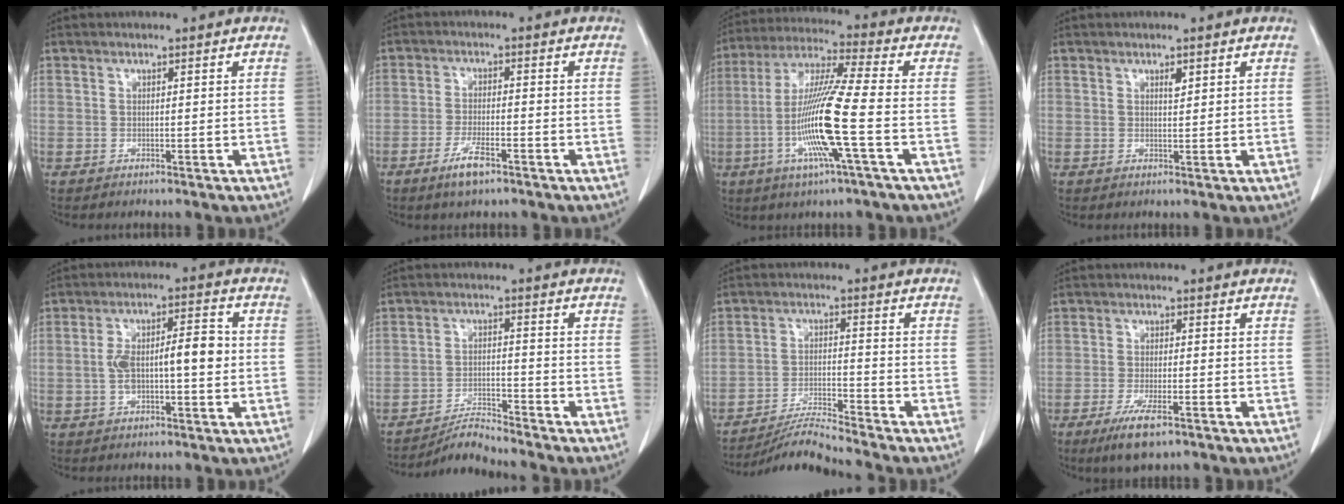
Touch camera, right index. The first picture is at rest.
{"total": 4.6, "force": [-2.8, 0.9, 3.5], "torque": [-0.070, -0.003, -0.048]}
{"total": 14.5, "force": [-3.5, -0.7, 14.0], "torque": [-0.285, -0.010, -0.078]}
{"total": 1.2, "force": [0.7, 0.4, 0.9], "torque": [-0.015, -0.004, 0.011]}
{"total": 8.9, "force": [-0.3, 2.7, 8.5], "torque": [-0.160, 0.025, -0.004]}
{"total": 4.3, "force": [-4.2, -1.0, -0.1], "torque": [-0.003, -0.013, -0.074]}
{"total": 6.4, "force": [-6.0, -2.0, 1.0], "torque": [-0.020, -0.016, -0.110]}
{"total": 5.9, "force": [-3.5, 1.3, 4.5], "torque": [-0.087, -0.012, -0.055]}